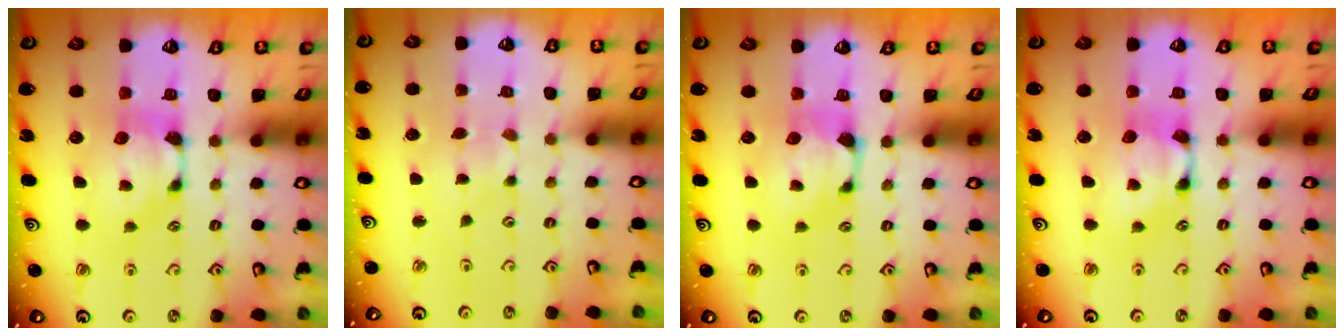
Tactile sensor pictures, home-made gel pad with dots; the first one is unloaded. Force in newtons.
{"total": 4.5, "press": 4.5, "slide": 0.2}
{"total": 1.0, "press": 0.7, "slide": 0.6}
{"total": 1.8, "press": 1.8, "slide": 0.1}